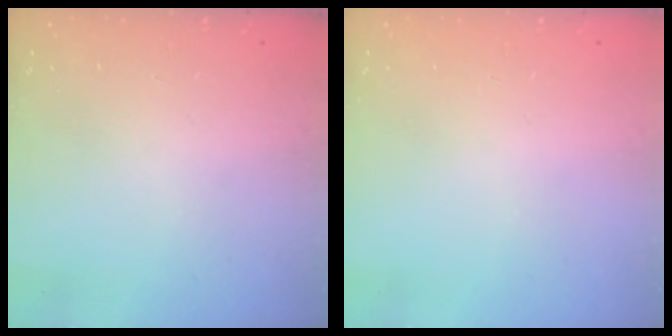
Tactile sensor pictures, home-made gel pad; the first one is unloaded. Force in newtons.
{"total": 0.0}